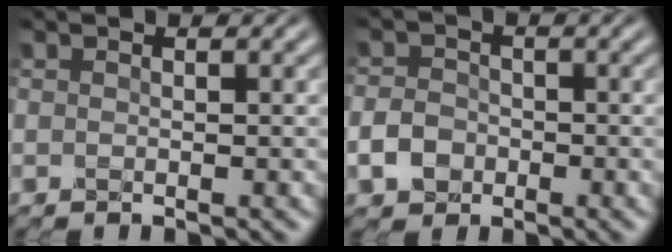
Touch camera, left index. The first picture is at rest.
{"total": 2.7, "force": [-1.1, 2.2, 1.2], "torque": [-0.022, 0.003, -0.026]}